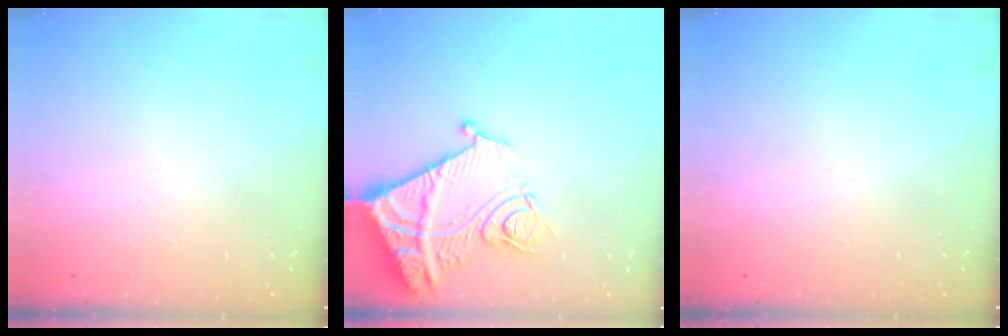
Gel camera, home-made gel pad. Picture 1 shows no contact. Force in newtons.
{"total": 14.7, "press": 14.6, "slide": 1.7}
{"total": 0.0}